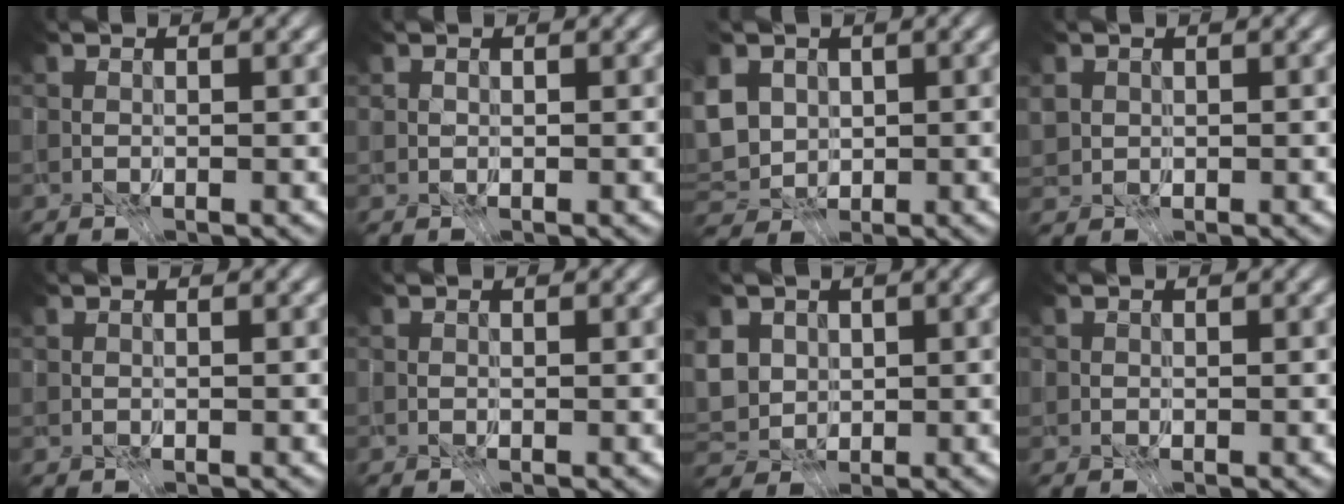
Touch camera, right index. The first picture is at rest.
{"total": 1.2, "force": [0.7, 0.9, 0.4], "torque": [-0.009, 0.005, 0.008]}
{"total": 2.8, "force": [-0.4, 1.8, 2.0], "torque": [-0.041, -0.004, -0.008]}
{"total": 2.1, "force": [0.4, 1.9, 0.9], "torque": [-0.033, 0.003, 0.005]}
{"total": 0.0}
{"total": 0.0}
{"total": 2.3, "force": [-0.1, 1.7, 1.6], "torque": [-0.040, 0.003, -0.002]}
{"total": 1.9, "force": [0.7, 1.5, 0.9], "torque": [-0.016, 0.005, 0.001]}